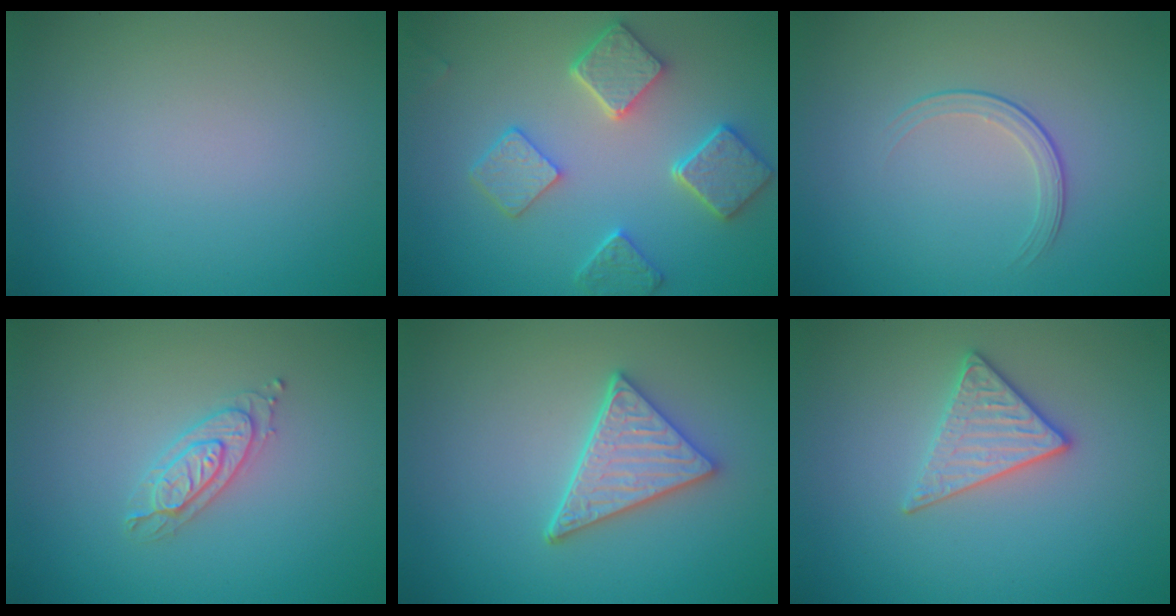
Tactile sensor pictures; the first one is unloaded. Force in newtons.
{"total": 5.4, "press": 4.5, "slide": 2.9}
{"total": 1.7, "press": 0.9, "slide": 1.4}
{"total": 2.1, "press": 2.1, "slide": 0.2}
{"total": 4.3, "press": 3.6, "slide": 2.3}
{"total": 2.8, "press": 2.6, "slide": 1.1}